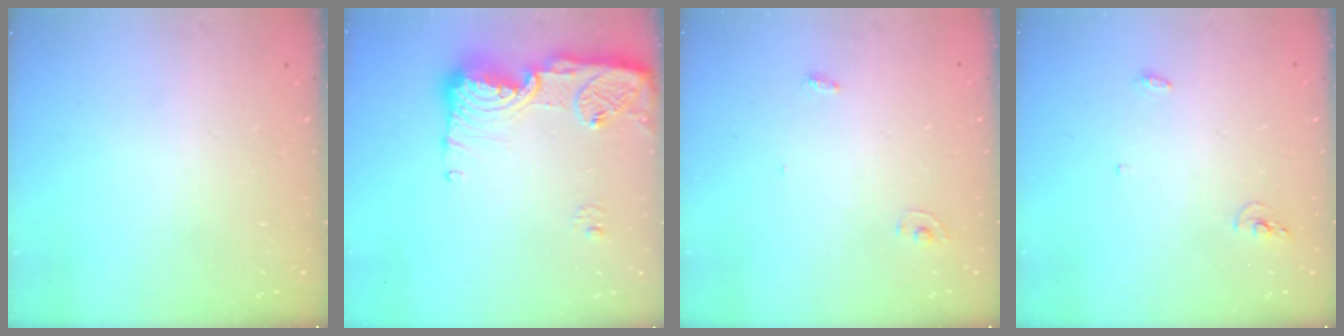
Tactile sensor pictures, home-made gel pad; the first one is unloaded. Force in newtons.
{"total": 15.8, "press": 15.7, "slide": 1.4}
{"total": 2.8, "press": 2.8, "slide": 0.1}
{"total": 4.5, "press": 4.2, "slide": 1.5}